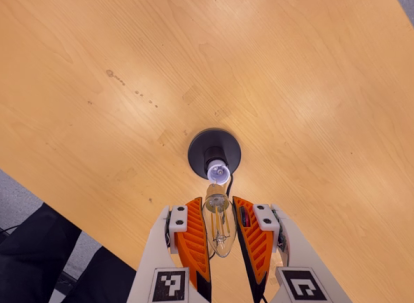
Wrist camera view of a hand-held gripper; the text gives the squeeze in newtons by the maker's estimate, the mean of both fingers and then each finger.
{"total": 11.9, "left": 11.4, "right": 12.4}